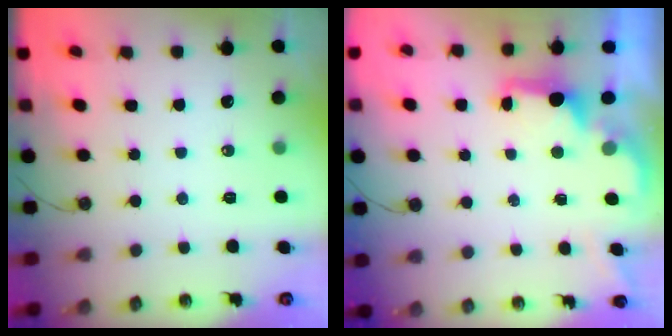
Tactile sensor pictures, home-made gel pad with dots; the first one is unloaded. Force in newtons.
{"total": 2.1, "press": 1.9, "slide": 0.8}